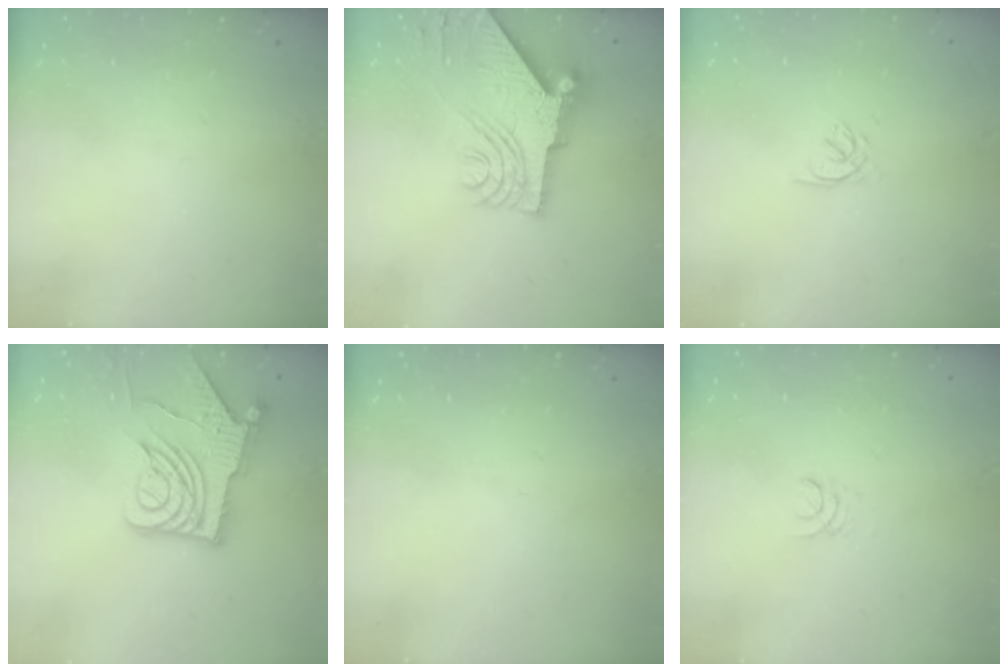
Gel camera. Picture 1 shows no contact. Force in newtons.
{"total": 15.5, "press": 15.4, "slide": 1.8}
{"total": 2.2, "press": 2.2, "slide": 0.2}
{"total": 12.5, "press": 12.4, "slide": 1.6}
{"total": 0.0}
{"total": 1.6, "press": 1.6, "slide": 0.3}